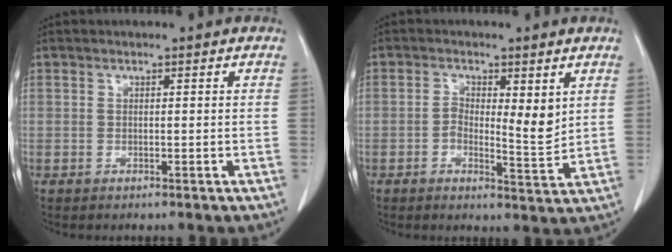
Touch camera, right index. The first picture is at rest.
{"total": 5.4, "force": [1.1, 2.0, 4.9], "torque": [-0.073, -0.003, 0.014]}